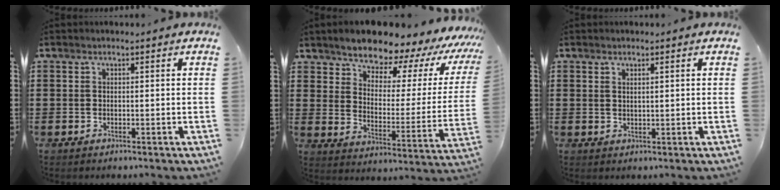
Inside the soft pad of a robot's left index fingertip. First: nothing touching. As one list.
[{"total": 8.5, "force": [7.8, 2.5, 2.3], "torque": [-0.067, -0.069, 0.131]}, {"total": 0.9, "force": [0.6, 0.2, 0.7], "torque": [-0.016, 0.001, 0.010]}]